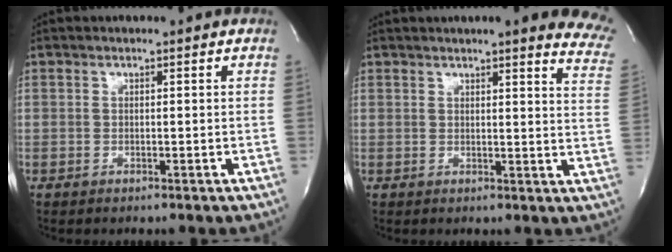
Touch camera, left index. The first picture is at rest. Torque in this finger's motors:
{"motor_torque": [0.13, -0.22, 0.51, 0.09]}